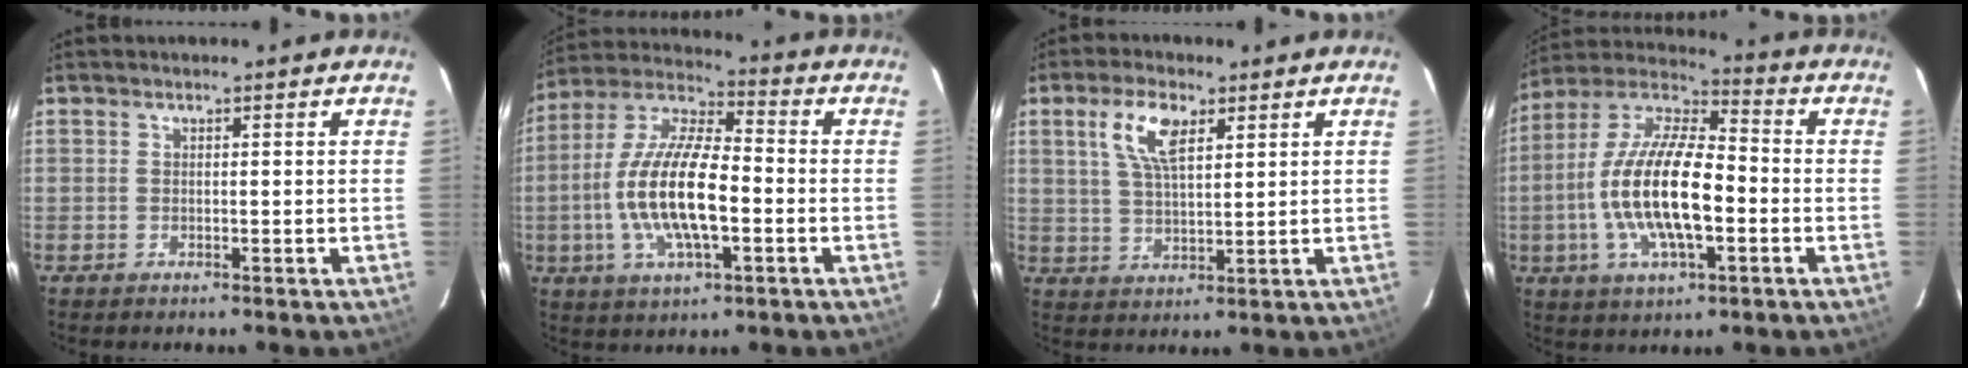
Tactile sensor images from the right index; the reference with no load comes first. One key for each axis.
{"total": 16.9, "fx": -3.2, "fy": 5.9, "fz": 15.5, "tx": -0.310, "ty": -0.001, "tz": -0.065}
{"total": 7.5, "fx": 3.4, "fy": 3.0, "fz": 5.9, "tx": -0.118, "ty": 0.012, "tz": 0.068}
{"total": 18.3, "fx": -3.5, "fy": 6.6, "fz": 16.7, "tx": -0.332, "ty": -0.002, "tz": -0.072}